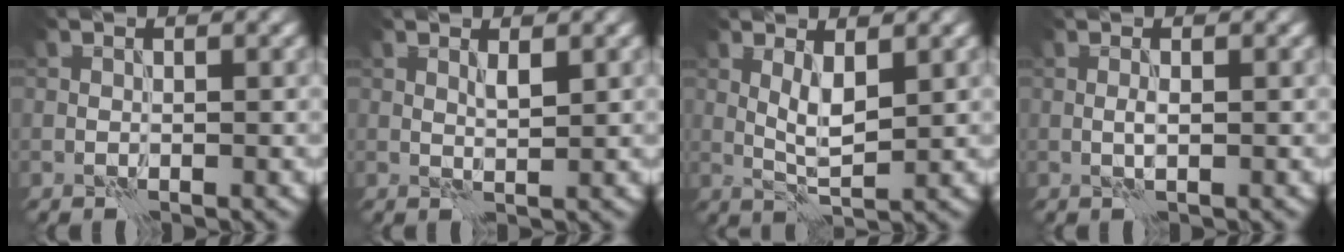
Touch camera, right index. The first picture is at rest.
{"total": 1.1, "force": [0.9, -0.1, 0.6], "torque": [-0.014, -0.003, 0.017]}
{"total": 2.8, "force": [0.8, 0.7, 2.6], "torque": [-0.054, -0.004, 0.018]}
{"total": 0.9, "force": [-0.1, 0.1, 0.9], "torque": [-0.020, 0.001, -0.002]}